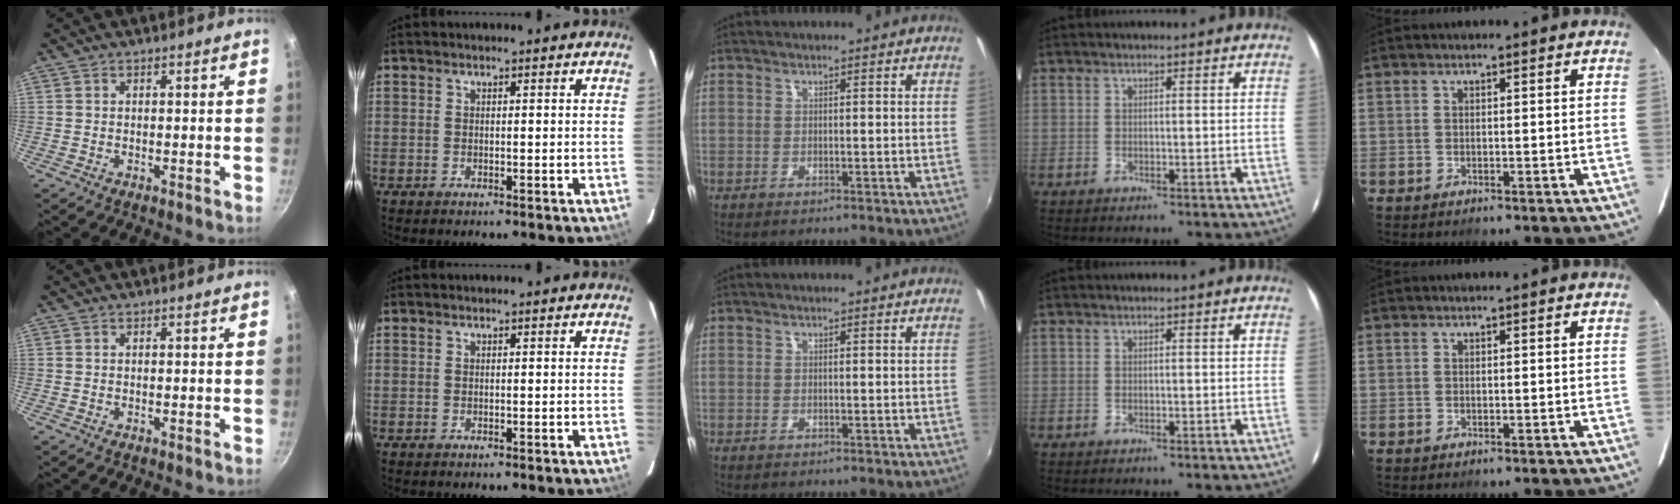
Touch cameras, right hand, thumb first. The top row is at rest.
{}